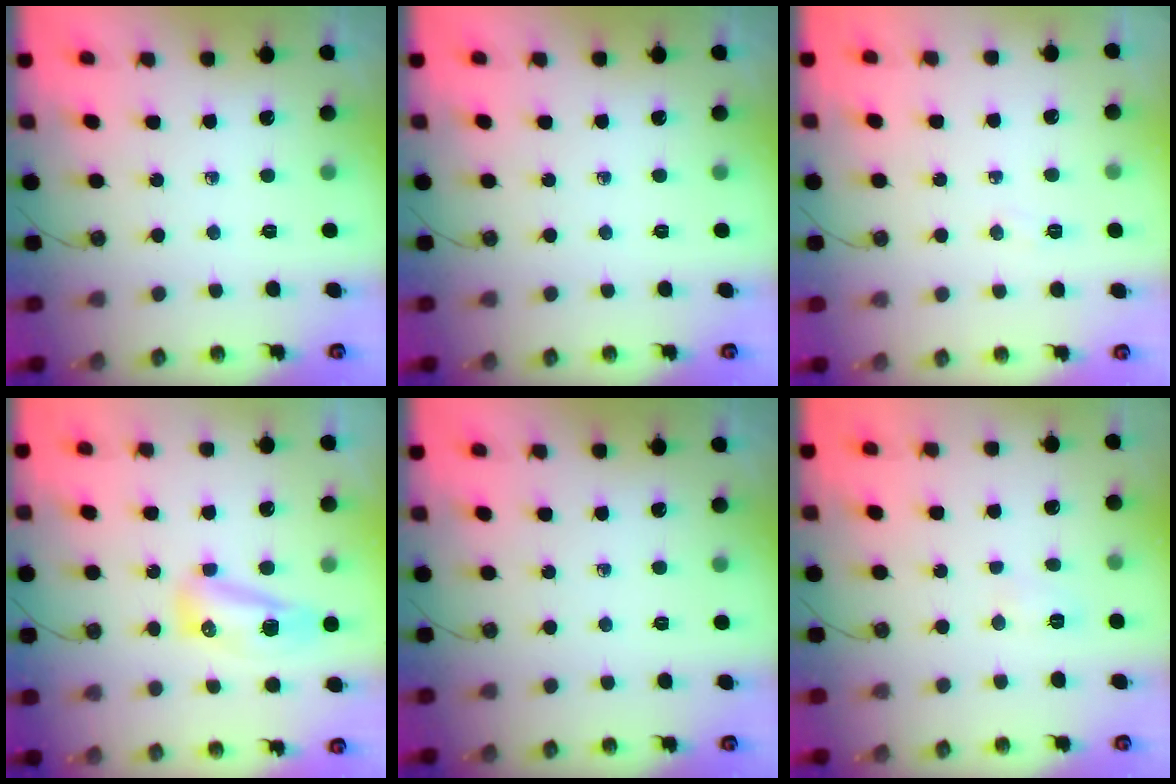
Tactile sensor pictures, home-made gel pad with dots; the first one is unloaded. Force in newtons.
{"total": 0.0}
{"total": 3.4, "press": 3.3, "slide": 0.9}
{"total": 8.2, "press": 8.1, "slide": 1.3}
{"total": 0.0}
{"total": 3.6, "press": 3.6, "slide": 0.7}